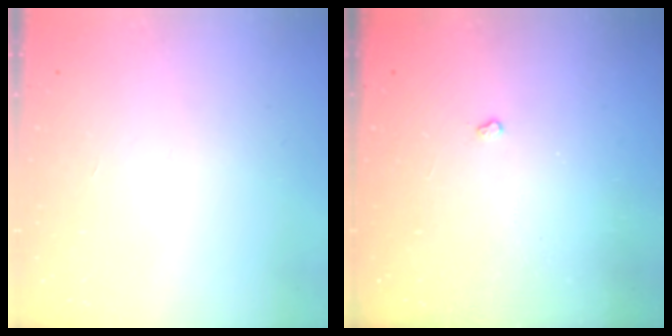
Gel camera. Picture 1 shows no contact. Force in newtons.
{"total": 2.4, "press": 2.3, "slide": 0.4}